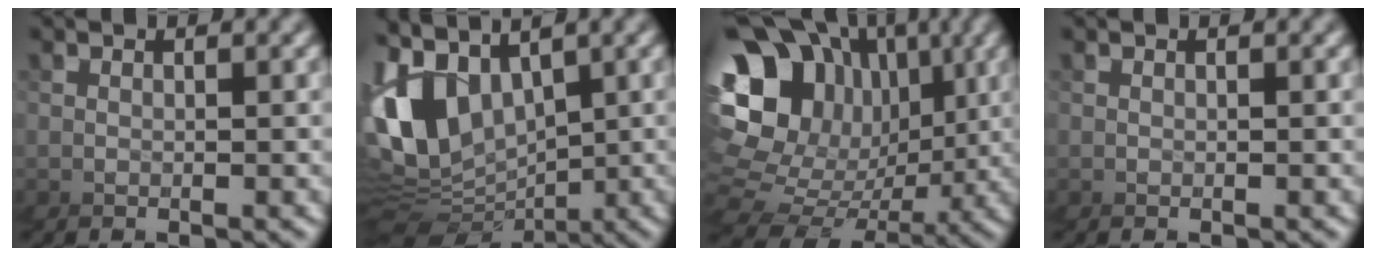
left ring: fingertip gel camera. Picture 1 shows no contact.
{"total": 5.7, "force": [0.9, 4.3, 3.7], "torque": [-0.105, 0.015, 0.005]}
{"total": 14.6, "force": [2.9, 11.5, 8.5], "torque": [-0.173, 0.008, 0.027]}
{"total": 0.0}